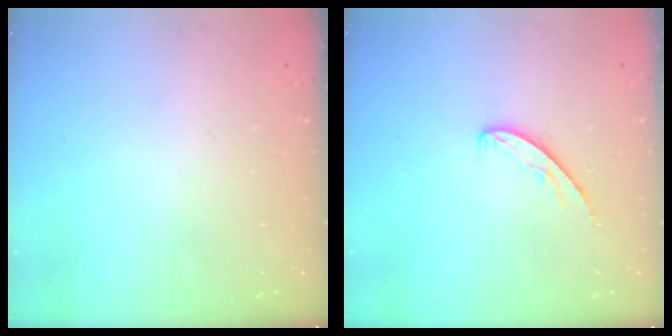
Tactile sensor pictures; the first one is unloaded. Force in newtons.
{"total": 5.0, "press": 5.0, "slide": 0.5}